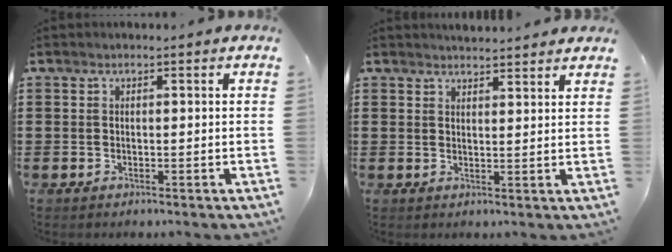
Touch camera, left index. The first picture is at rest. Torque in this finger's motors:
{"motor_torque": [1.04, -1.10, 0.29, 0.05]}